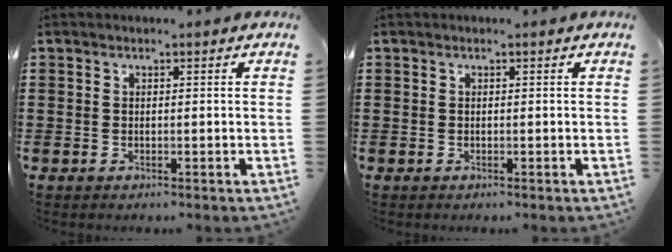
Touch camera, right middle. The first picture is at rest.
{"total": 0.0}